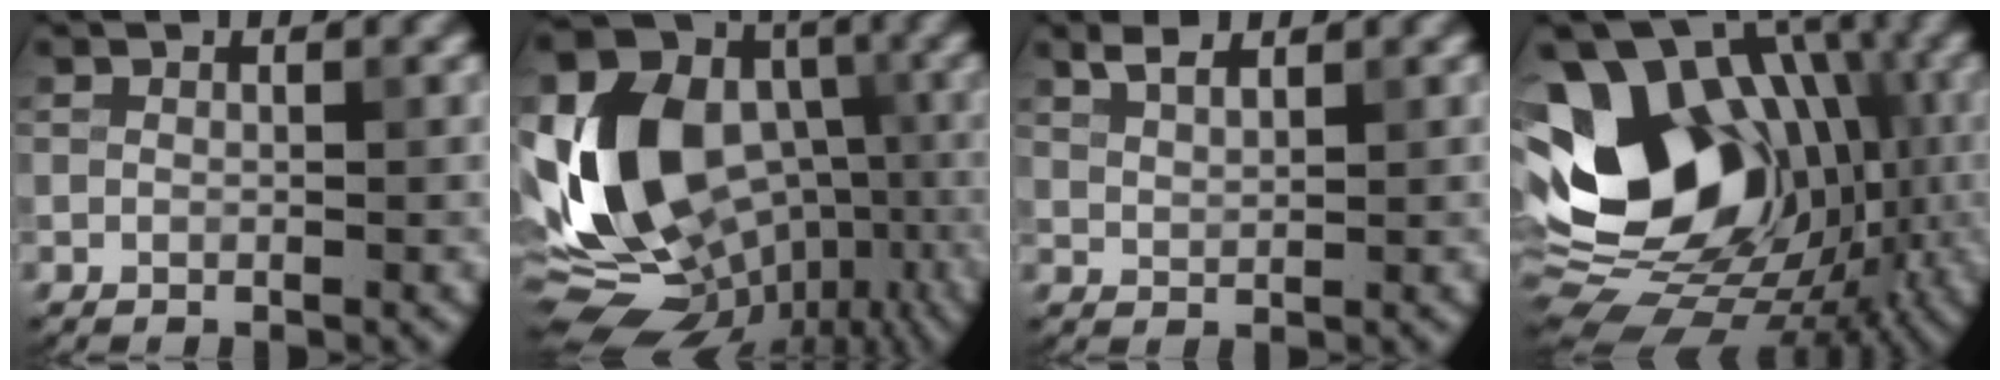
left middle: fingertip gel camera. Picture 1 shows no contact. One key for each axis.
{"total": 16.0, "fx": -2.4, "fy": 12.1, "fz": 10.2, "tx": -0.196, "ty": -0.001, "tz": -0.047}
{"total": 2.1, "fx": 1.7, "fy": 0.7, "fz": 1.0, "tx": -0.021, "ty": 0.003, "tz": 0.035}
{"total": 17.2, "fx": 0.4, "fy": 12.5, "fz": 11.9, "tx": -0.194, "ty": 0.021, "tz": -0.003}